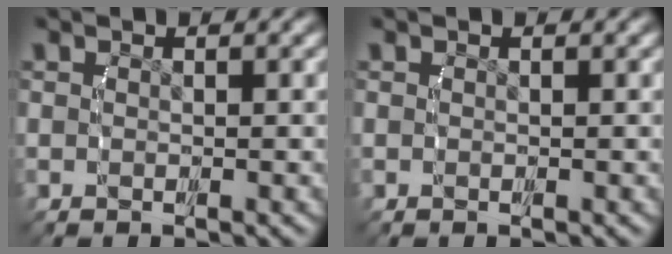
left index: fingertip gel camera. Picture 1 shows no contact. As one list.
[{"total": 0.0}]